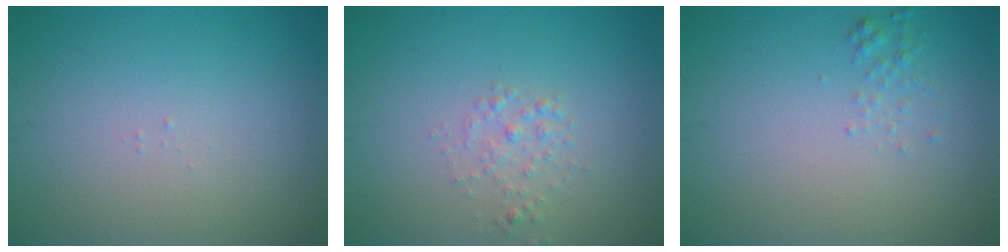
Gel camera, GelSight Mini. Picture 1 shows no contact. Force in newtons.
{"total": 1.4, "press": 1.4, "slide": 0.0}
{"total": 1.0, "press": 1.0, "slide": 0.0}